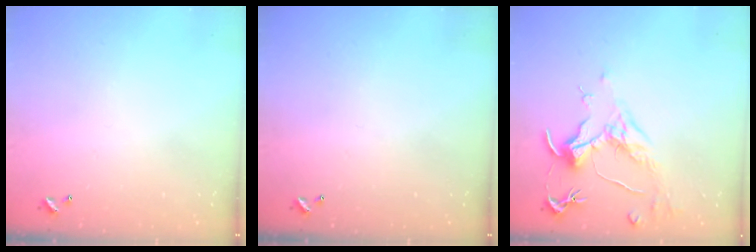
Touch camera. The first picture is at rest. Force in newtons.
{"total": 0.0}
{"total": 1.8, "press": 1.6, "slide": 0.9}